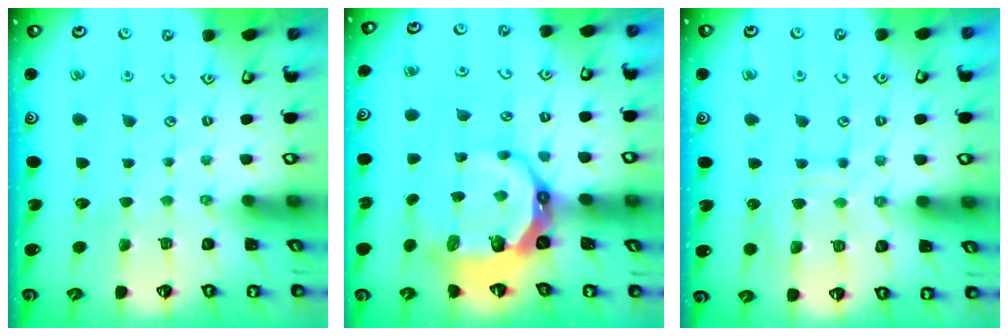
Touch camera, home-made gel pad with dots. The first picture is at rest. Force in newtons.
{"total": 11.3, "press": 10.3, "slide": 4.5}
{"total": 11.0, "press": 11.0, "slide": 1.1}